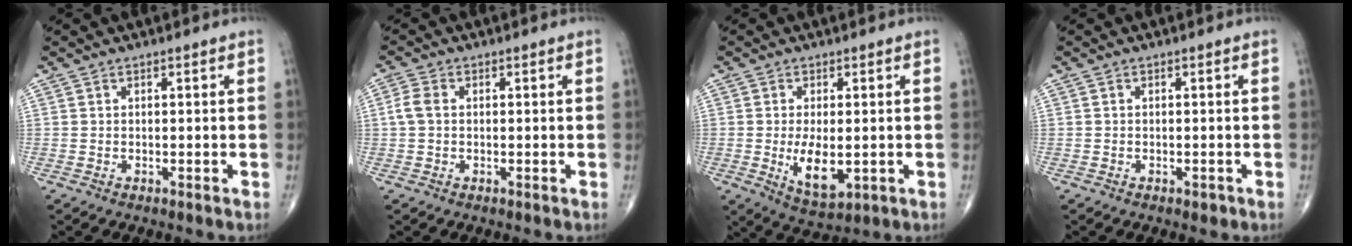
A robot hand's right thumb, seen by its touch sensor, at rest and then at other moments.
{"total": 3.0, "force": [0.2, 2.1, 2.2], "torque": [-0.052, 0.007, -0.002]}
{"total": 7.7, "force": [-1.1, 3.5, 6.8], "torque": [-0.112, -0.017, -0.008]}
{"total": 1.0, "force": [-0.6, 0.5, 0.6], "torque": [-0.005, 0.000, -0.008]}